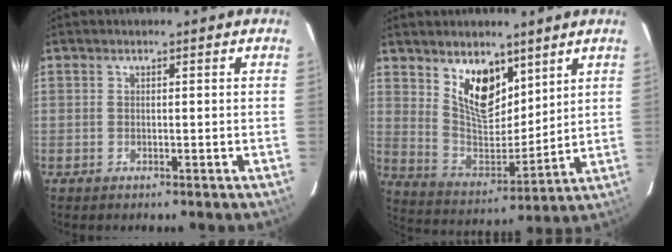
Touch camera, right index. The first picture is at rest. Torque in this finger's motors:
{"motor_torque": [0.25, 0.48, 0.17, 0.09]}